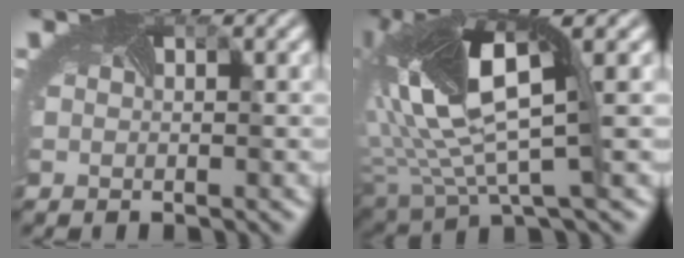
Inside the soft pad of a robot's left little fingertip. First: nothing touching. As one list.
[{"total": 12.1, "force": [2.2, 4.4, 11.0], "torque": [-0.236, -0.002, 0.034]}]